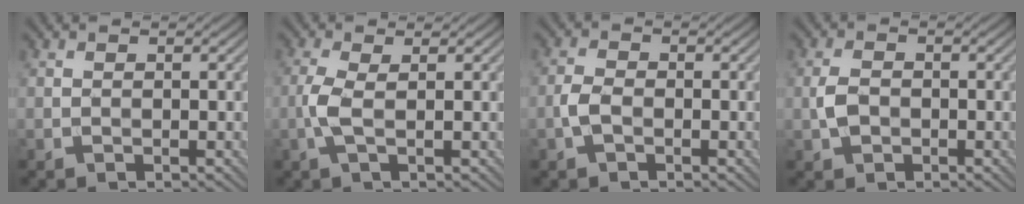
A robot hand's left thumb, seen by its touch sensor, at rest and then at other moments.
{"total": 2.8, "force": [-0.1, 0.6, 2.8], "torque": [-0.068, 0.004, -0.008]}
{"total": 2.4, "force": [-1.0, 1.3, 1.7], "torque": [-0.041, 0.003, -0.026]}
{"total": 2.5, "force": [-0.6, 1.8, 1.7], "torque": [-0.040, 0.000, -0.016]}